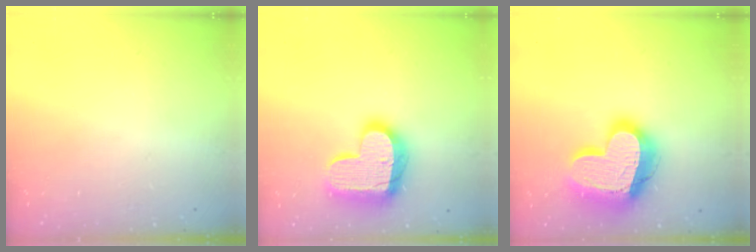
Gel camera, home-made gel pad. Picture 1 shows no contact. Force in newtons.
{"total": 17.7, "press": 17.7, "slide": 1.2}
{"total": 22.7, "press": 22.6, "slide": 1.9}